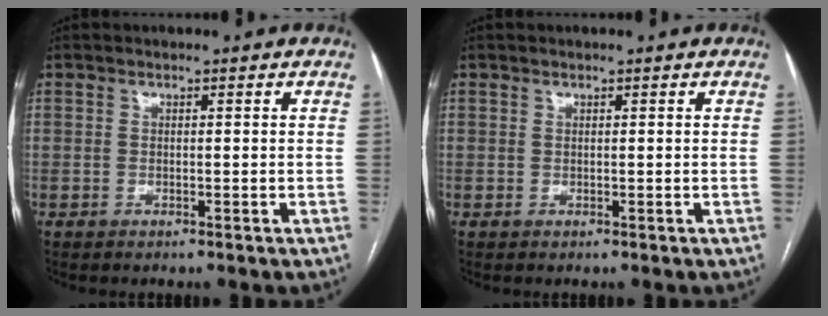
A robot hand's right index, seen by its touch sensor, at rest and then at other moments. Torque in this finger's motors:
{"motor_torque": [-0.03, 0.02, -0.03, 0.00]}